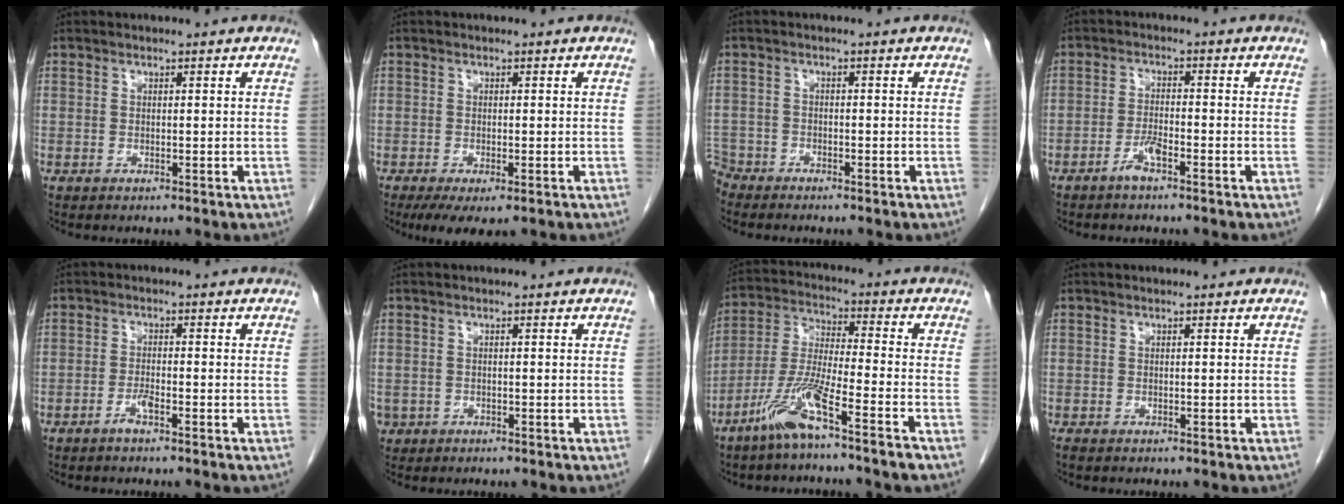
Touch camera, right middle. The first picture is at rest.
{"total": 6.0, "force": [-3.6, 2.1, 4.3], "torque": [-0.066, -0.017, -0.056]}
{"total": 3.8, "force": [-3.6, 1.3, -0.1], "torque": [0.001, -0.006, -0.072]}
{"total": 2.9, "force": [-2.1, 0.3, 2.1], "torque": [-0.042, 0.000, -0.040]}
{"total": 2.0, "force": [-1.4, 0.1, 1.4], "torque": [-0.030, 0.000, -0.026]}
{"total": 1.6, "force": [-0.7, 1.4, 0.2], "torque": [-0.006, 0.003, -0.006]}
{"total": 10.0, "force": [-6.6, -0.2, 7.5], "torque": [-0.163, -0.015, -0.132]}
{"total": 0.9, "force": [-0.8, 0.2, 0.4], "torque": [-0.013, -0.005, -0.012]}